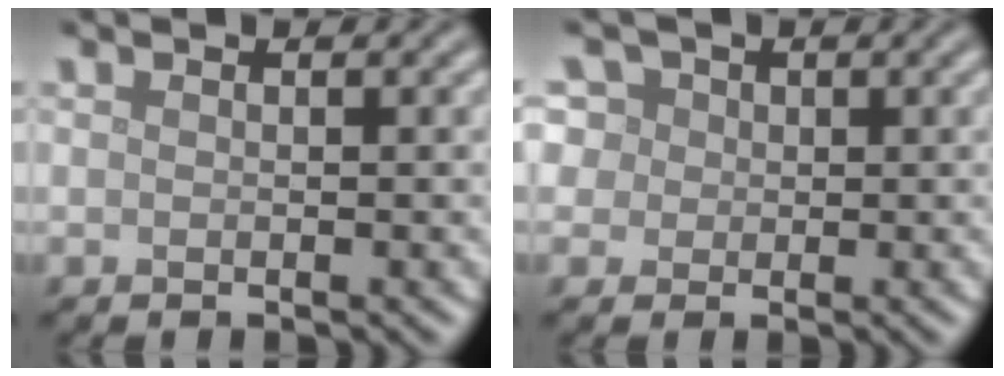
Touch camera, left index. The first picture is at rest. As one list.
[{"total": 7.1, "force": [3.4, 5.5, 3.1], "torque": [-0.051, 0.028, 0.027]}]